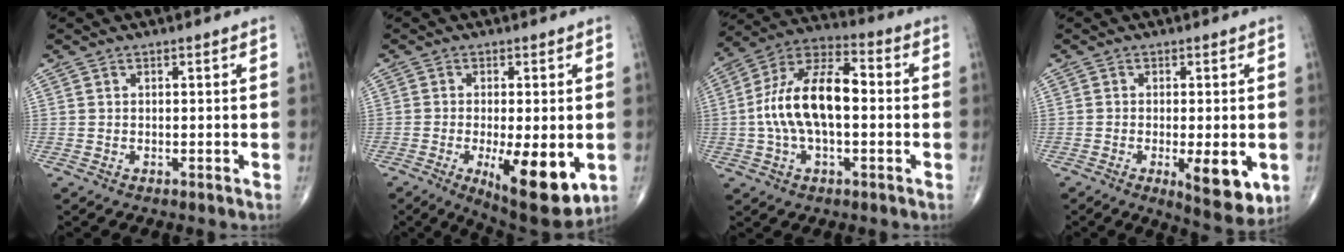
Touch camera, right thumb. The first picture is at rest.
{"total": 13.6, "force": [-3.6, 4.5, 12.3], "torque": [-0.177, -0.025, -0.042]}
{"total": 16.2, "force": [-0.4, 8.0, 14.1], "torque": [-0.261, 0.038, -0.016]}
{"total": 9.0, "force": [-2.5, 3.0, 8.1], "torque": [-0.105, -0.018, -0.031]}